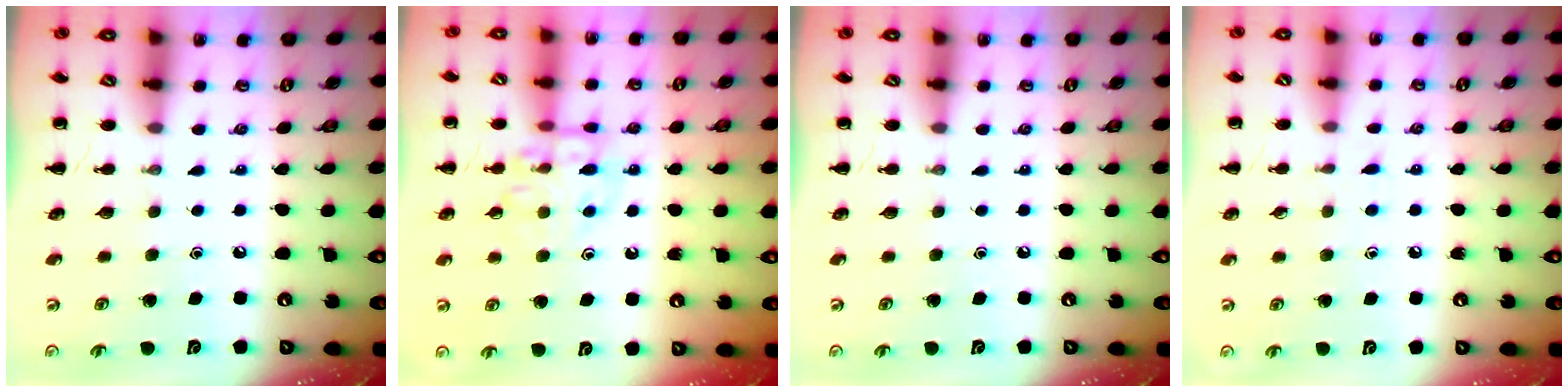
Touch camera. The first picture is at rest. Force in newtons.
{"total": 11.5, "press": 11.4, "slide": 0.9}
{"total": 0.0}
{"total": 4.3, "press": 3.8, "slide": 2.0}